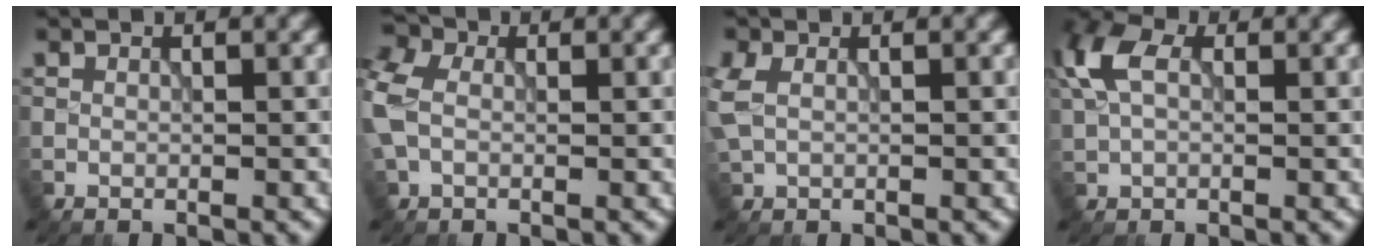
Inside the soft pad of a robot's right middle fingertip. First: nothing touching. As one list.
[{"total": 5.9, "force": [0.3, 4.4, 3.9], "torque": [-0.096, 0.007, -0.003]}, {"total": 3.5, "force": [0.4, 2.4, 2.5], "torque": [-0.070, -0.003, 0.011]}, {"total": 6.7, "force": [1.8, 4.1, 4.9], "torque": [-0.121, 0.014, 0.028]}]